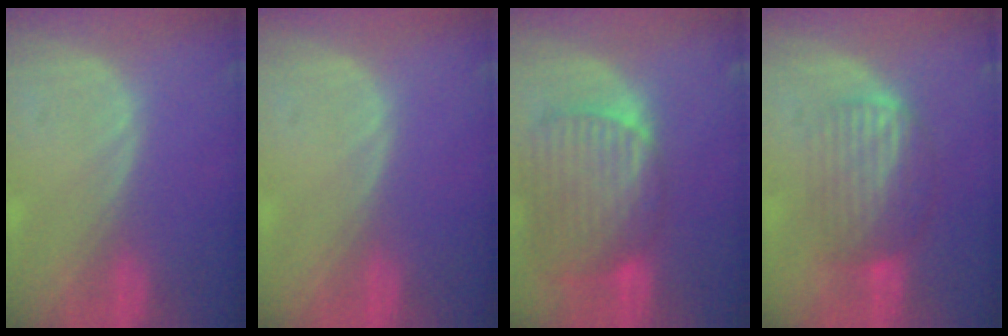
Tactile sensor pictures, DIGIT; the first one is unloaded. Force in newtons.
{"total": 0.0}
{"total": 10.5, "press": 8.9, "slide": 5.5}
{"total": 6.5, "press": 6.3, "slide": 1.7}